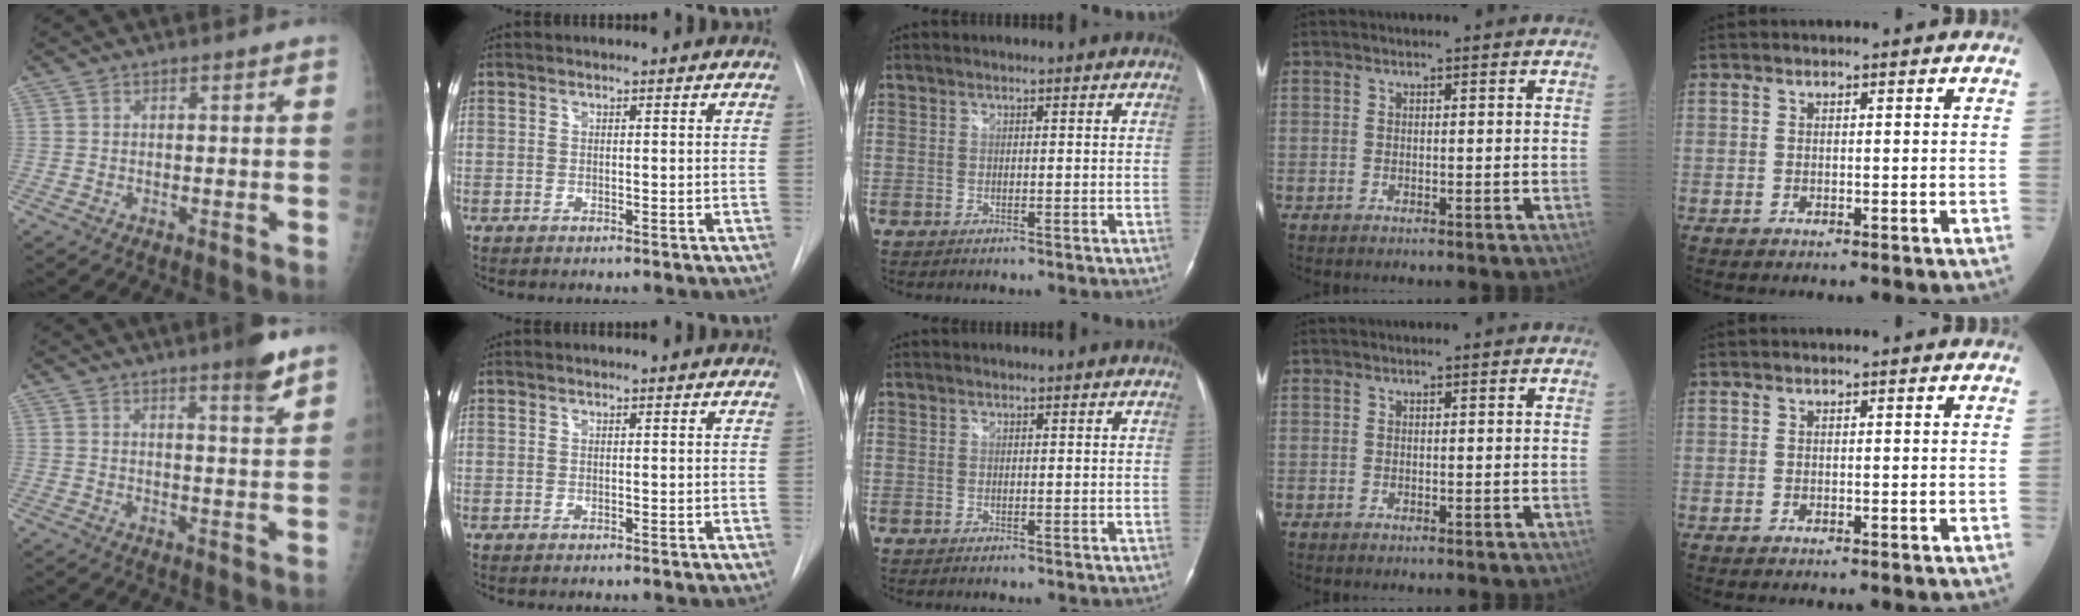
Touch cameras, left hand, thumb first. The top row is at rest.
{"thumb": {"total": 5.6, "force": [3.9, 0.4, 4.0], "torque": [-0.049, -0.027, 0.053]}}